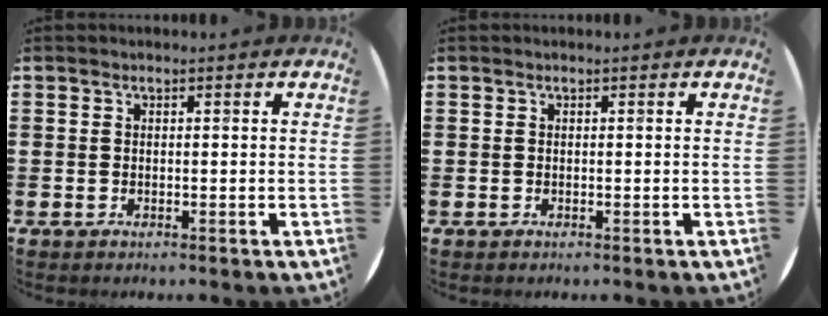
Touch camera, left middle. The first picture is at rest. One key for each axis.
{"total": 0.0}